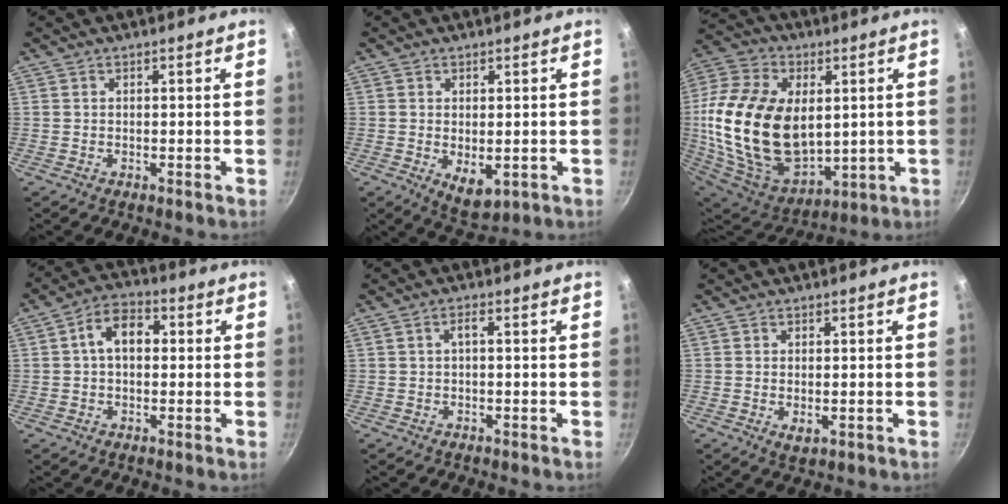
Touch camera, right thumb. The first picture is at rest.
{"total": 5.8, "force": [-0.9, 3.2, 4.7], "torque": [-0.063, -0.012, -0.001]}
{"total": 29.3, "force": [2.2, 18.4, 22.6], "torque": [-0.430, -0.013, 0.053]}
{"total": 7.6, "force": [1.0, 5.1, 5.6], "torque": [-0.070, 0.021, 0.003]}
{"total": 1.5, "force": [-0.1, 0.5, 1.4], "torque": [-0.033, 0.012, 0.000]}
{"total": 2.3, "force": [-0.4, 1.2, 1.9], "torque": [-0.033, -0.007, -0.003]}